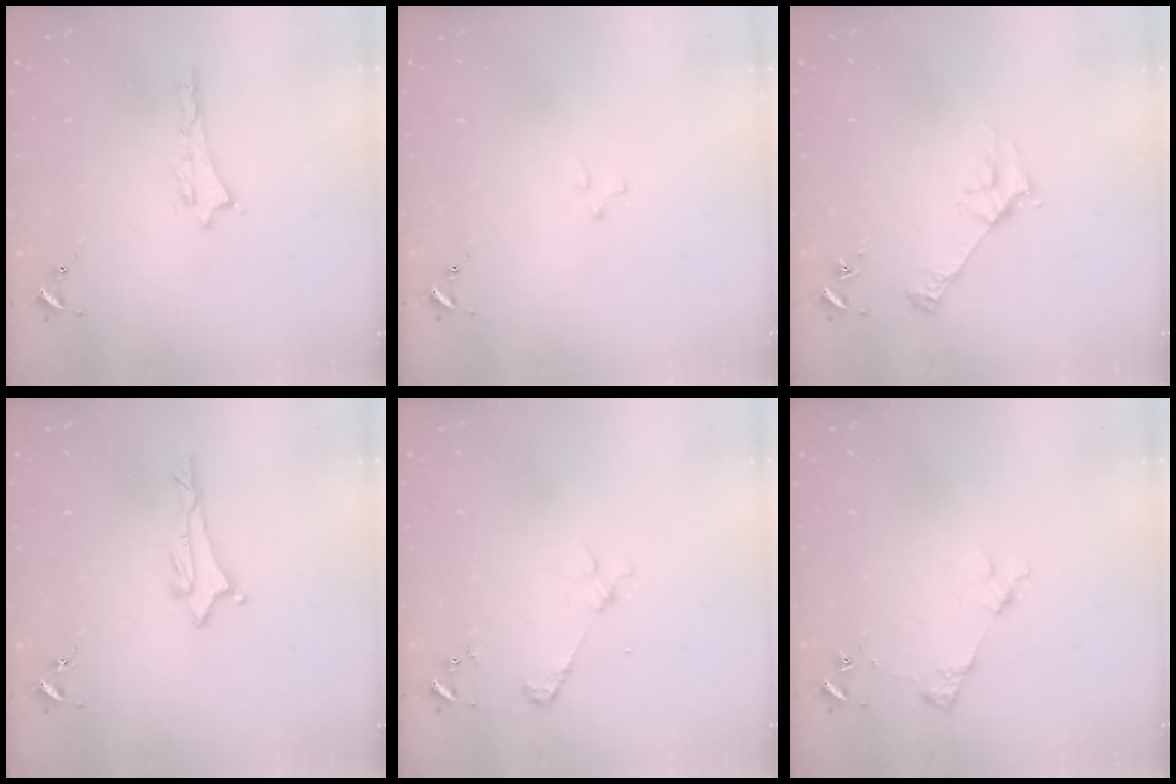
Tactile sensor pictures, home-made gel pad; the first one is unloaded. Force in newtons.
{"total": 2.1, "press": 2.1, "slide": 0.2}
{"total": 2.8, "press": 2.8, "slide": 0.3}
{"total": 1.7, "press": 1.6, "slide": 0.5}
{"total": 2.2, "press": 2.2, "slide": 0.2}
{"total": 2.9, "press": 2.9, "slide": 0.4}